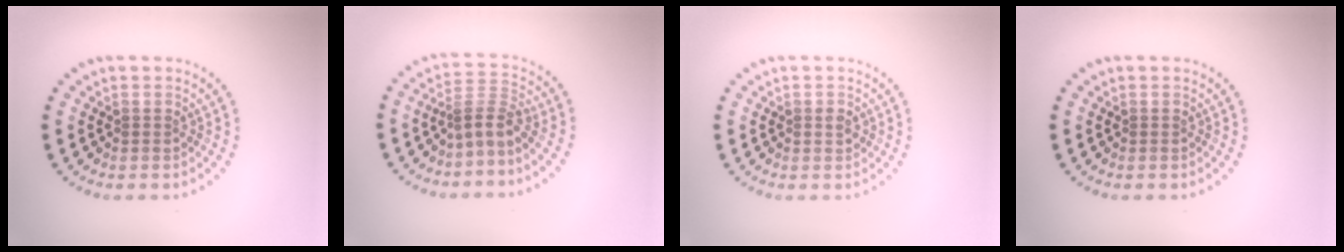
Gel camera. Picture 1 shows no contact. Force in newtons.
{"total": 2.7, "press": 1.8, "slide": 2.0}
{"total": 1.0, "press": 0.9, "slide": 0.3}
{"total": 0.0}